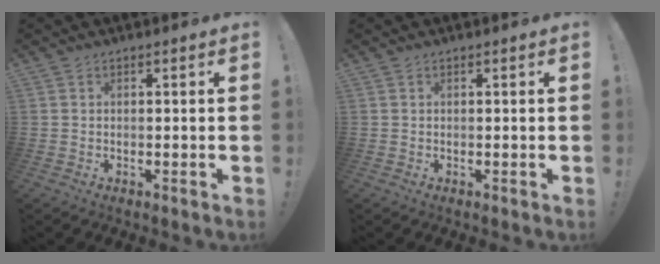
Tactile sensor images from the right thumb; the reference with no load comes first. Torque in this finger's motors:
{"motor_torque": [0.00, 0.00, -0.04, 0.00, 0.00]}